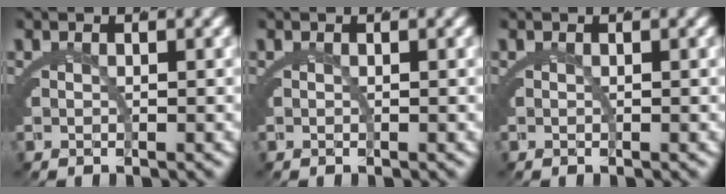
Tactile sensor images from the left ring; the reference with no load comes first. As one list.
[{"total": 0.0}, {"total": 0.0}]